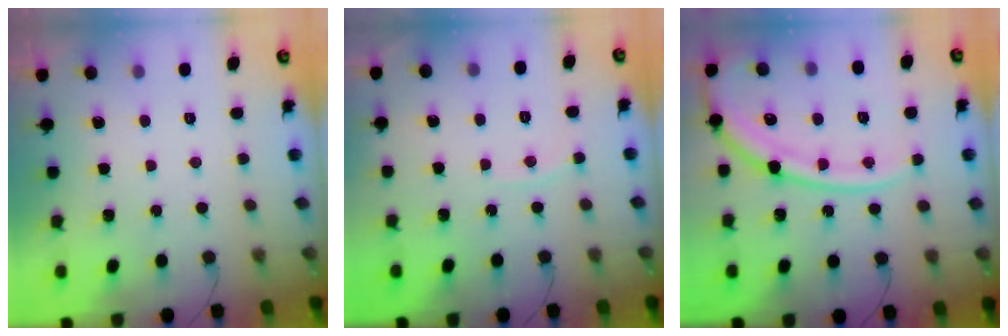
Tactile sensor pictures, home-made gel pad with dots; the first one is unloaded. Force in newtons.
{"total": 2.7, "press": 2.7, "slide": 0.4}
{"total": 17.2, "press": 17.0, "slide": 2.0}